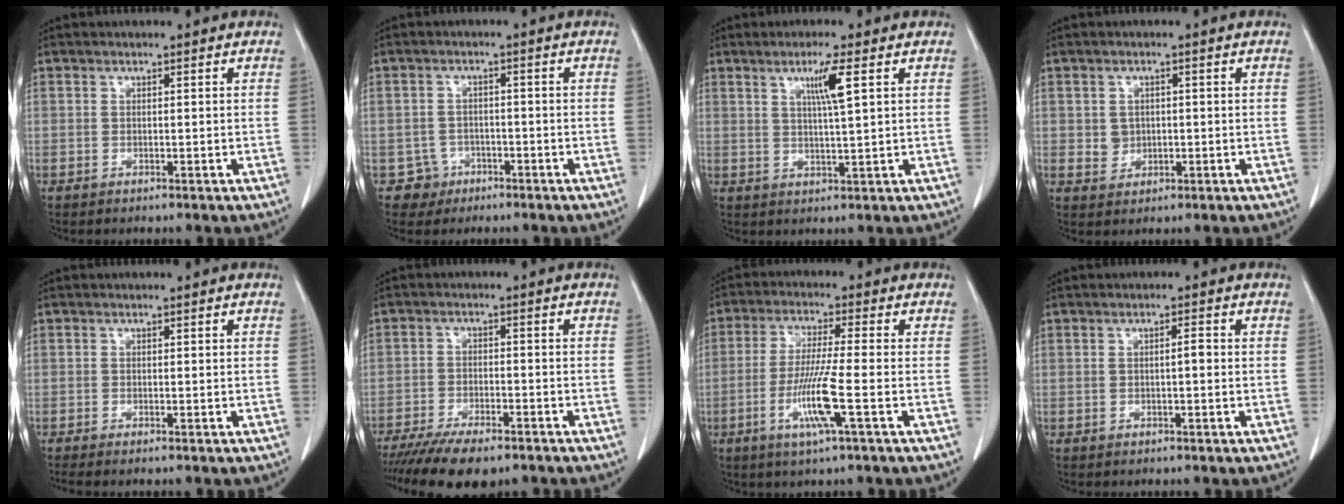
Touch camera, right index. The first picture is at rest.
{"total": 3.6, "force": [-1.8, 3.1, -0.6], "torque": [0.019, 0.016, -0.029]}
{"total": 4.9, "force": [2.0, -0.6, 4.5], "torque": [-0.080, -0.005, 0.035]}
{"total": 2.6, "force": [0.2, 2.4, 1.0], "torque": [-0.015, 0.001, 0.010]}
{"total": 1.8, "force": [-1.5, -0.1, 1.0], "torque": [-0.014, -0.003, -0.023]}
{"total": 11.2, "force": [-8.8, 3.2, 6.1], "torque": [-0.092, -0.015, -0.138]}
{"total": 8.4, "force": [-2.8, -0.7, 7.9], "torque": [-0.158, -0.014, -0.056]}
{"total": 1.4, "force": [0.0, 0.2, 1.4], "torque": [-0.023, 0.004, 0.001]}